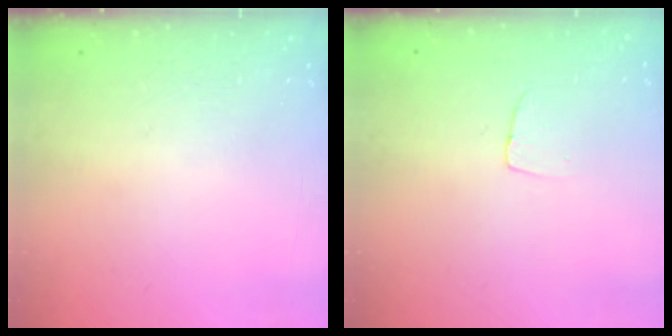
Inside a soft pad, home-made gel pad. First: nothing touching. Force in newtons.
{"total": 4.5, "press": 4.4, "slide": 0.3}